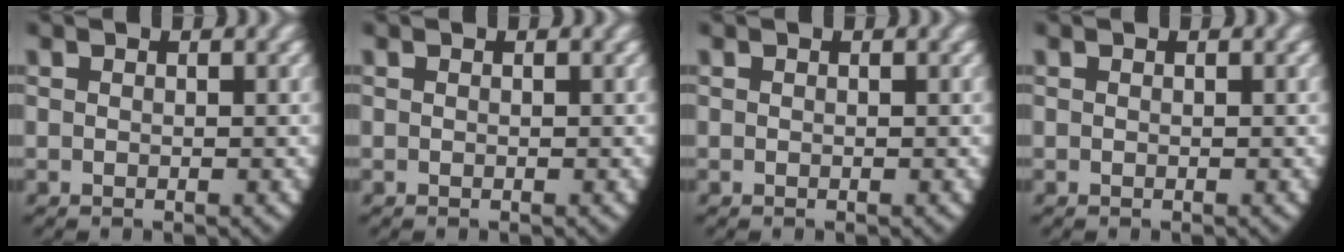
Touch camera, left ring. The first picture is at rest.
{"total": 0.0}
{"total": 0.0}
{"total": 0.0}